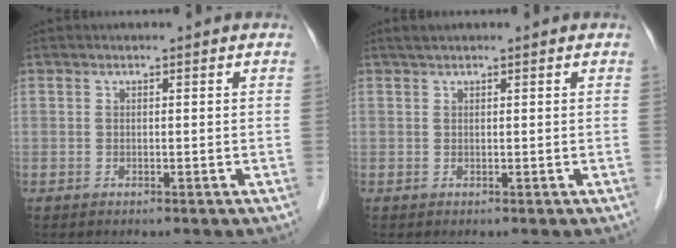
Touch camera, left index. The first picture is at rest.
{"total": 1.0, "force": [0.9, 0.1, 0.5], "torque": [-0.012, 0.011, 0.020]}